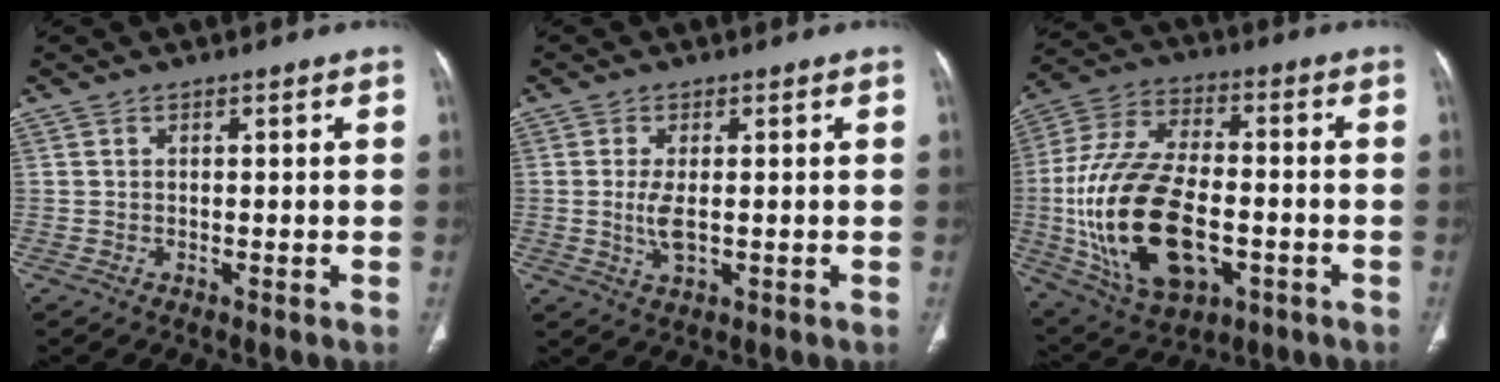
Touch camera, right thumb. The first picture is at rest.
{"total": 2.5, "force": [-0.5, 1.2, 2.1], "torque": [-0.046, 0.001, -0.009]}
{"total": 24.2, "force": [-4.8, 13.4, 19.5], "torque": [-0.390, 0.013, -0.067]}